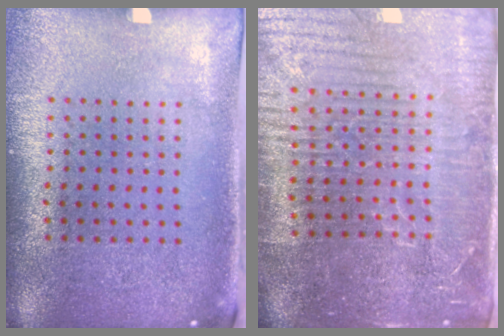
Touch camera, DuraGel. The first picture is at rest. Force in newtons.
{"total": 4.7, "press": 4.4, "slide": 1.6}